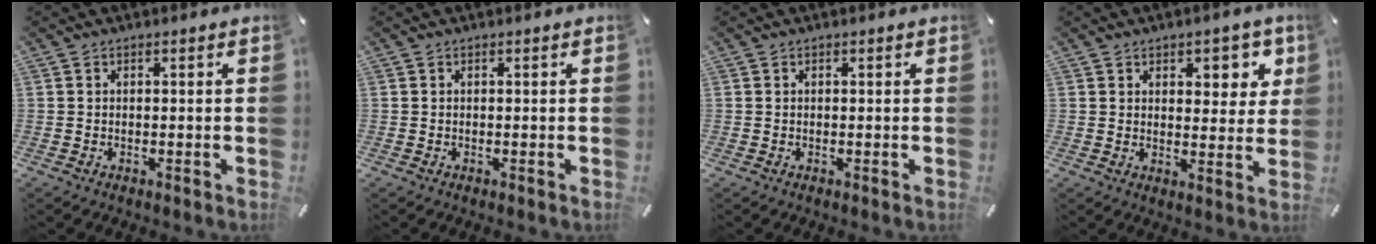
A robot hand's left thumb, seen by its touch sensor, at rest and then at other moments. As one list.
[{"total": 0.0}, {"total": 0.0}, {"total": 6.6, "force": [3.8, 4.2, 3.5], "torque": [-0.026, -0.021, 0.058]}]